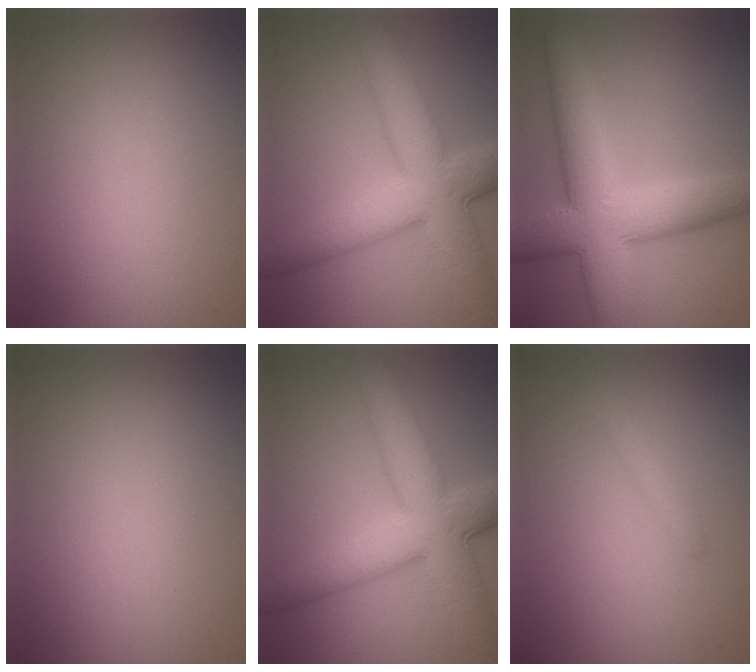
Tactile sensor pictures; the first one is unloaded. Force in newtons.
{"total": 9.1, "press": 9.1, "slide": 0.3}
{"total": 9.2, "press": 9.2, "slide": 0.4}
{"total": 0.0}
{"total": 9.1, "press": 9.1, "slide": 0.3}
{"total": 1.1, "press": 1.1, "slide": 0.0}